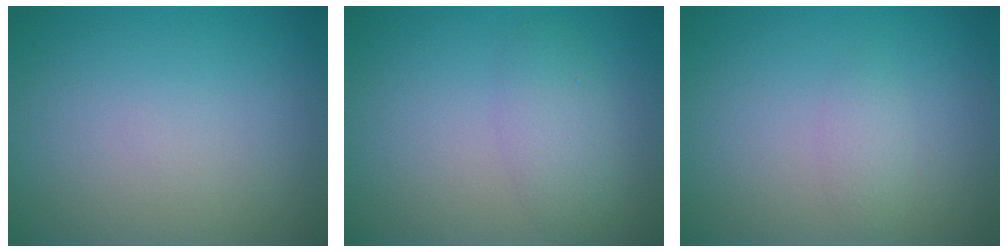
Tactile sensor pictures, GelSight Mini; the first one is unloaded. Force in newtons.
{"total": 2.5, "press": 2.5, "slide": 0.0}
{"total": 1.2, "press": 1.2, "slide": 0.1}